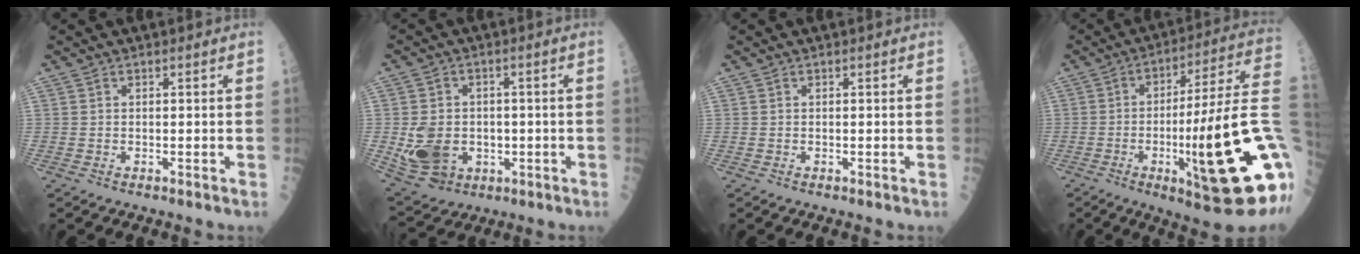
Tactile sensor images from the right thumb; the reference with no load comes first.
{"total": 11.5, "force": [-1.5, 9.1, 6.9], "torque": [-0.108, 0.003, -0.003]}
{"total": 0.0}
{"total": 26.2, "force": [-5.6, 3.4, 25.4], "torque": [-0.345, 0.001, -0.082]}